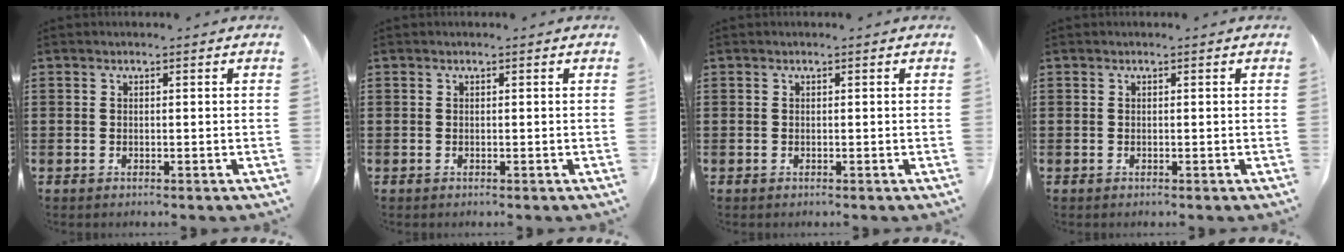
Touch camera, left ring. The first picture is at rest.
{"total": 0.0}
{"total": 0.0}
{"total": 0.0}